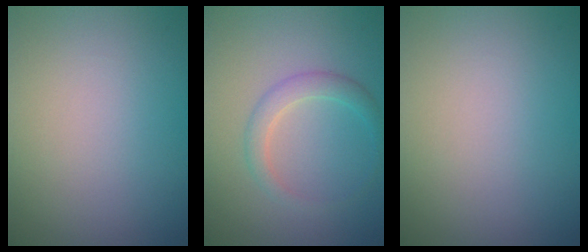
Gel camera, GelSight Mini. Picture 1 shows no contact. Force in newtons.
{"total": 2.1, "press": 2.1, "slide": 0.1}
{"total": 0.0}